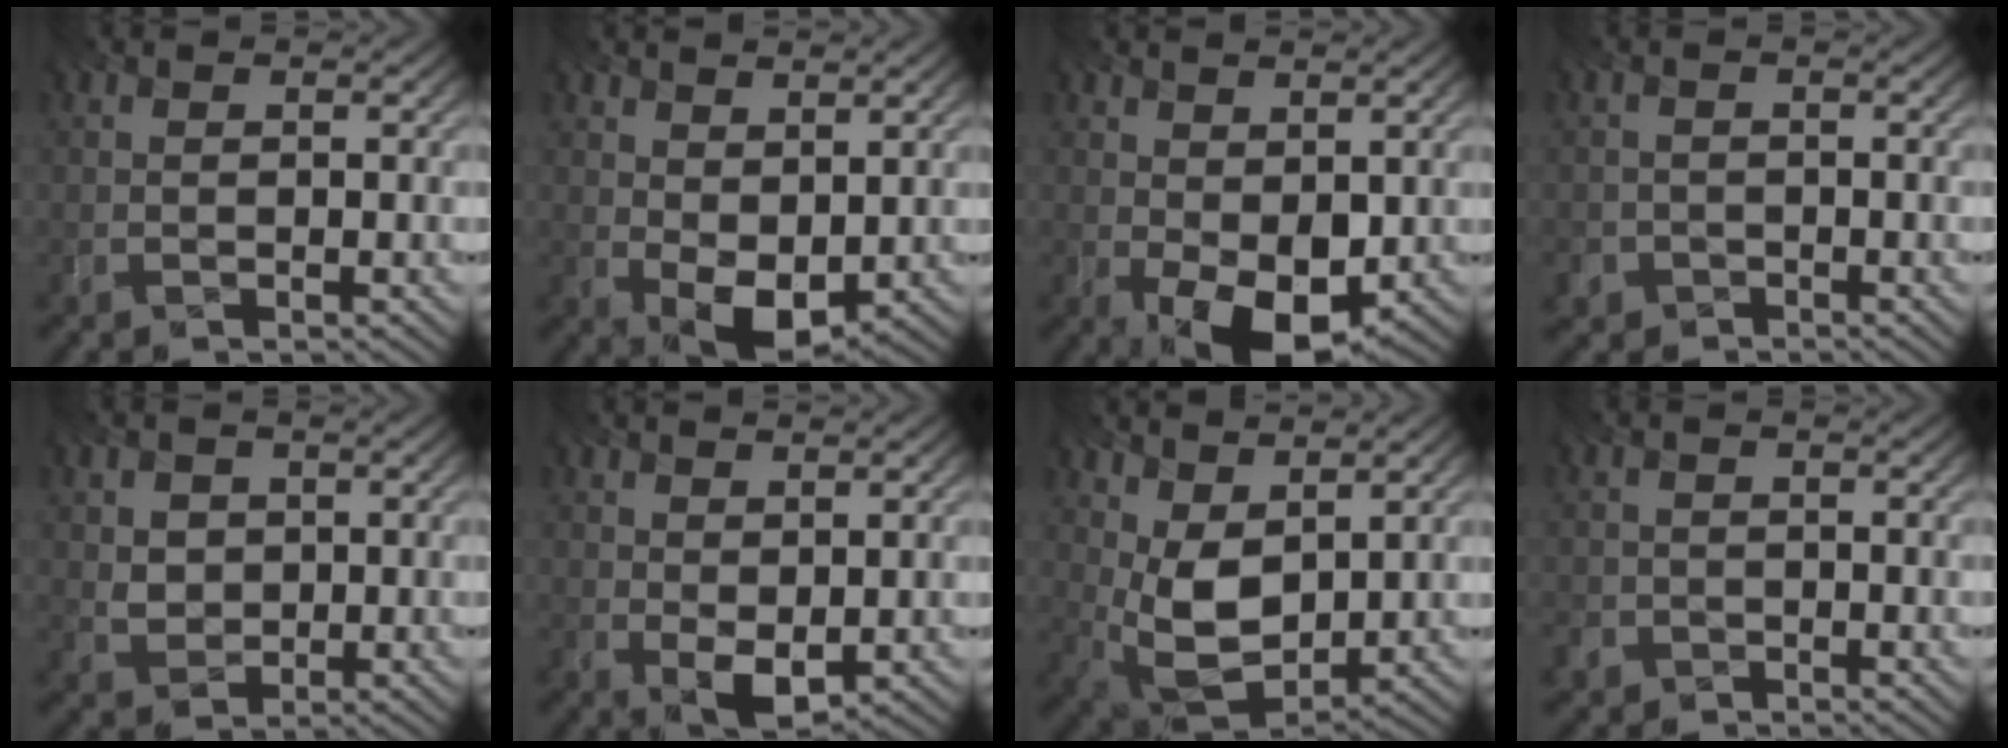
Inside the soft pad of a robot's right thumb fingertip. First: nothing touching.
{"total": 6.1, "force": [0.8, 3.7, 4.8], "torque": [-0.096, -0.003, 0.022]}
{"total": 7.8, "force": [-1.0, 4.5, 6.2], "torque": [-0.109, -0.009, -0.010]}
{"total": 2.1, "force": [-1.5, 1.3, -0.5], "torque": [-0.004, -0.010, -0.028]}
{"total": 2.7, "force": [0.1, 2.6, 0.7], "torque": [-0.035, -0.006, 0.006]}
{"total": 3.7, "force": [0.3, 2.2, 3.0], "torque": [-0.062, -0.001, 0.013]}
{"total": 9.2, "force": [2.7, 5.2, 7.0], "torque": [-0.167, -0.006, 0.060]}
{"total": 2.0, "force": [-1.5, 1.4, -0.2], "torque": [-0.009, -0.007, -0.030]}